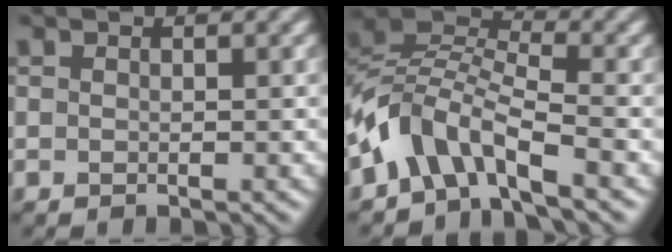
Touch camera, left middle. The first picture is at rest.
{"total": 5.3, "force": [-3.2, 2.5, 3.5], "torque": [-0.060, 0.007, -0.073]}